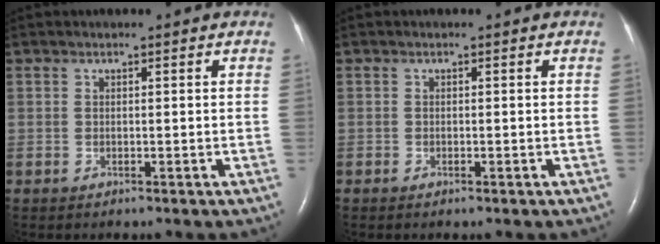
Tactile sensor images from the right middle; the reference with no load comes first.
{"total": 0.0}